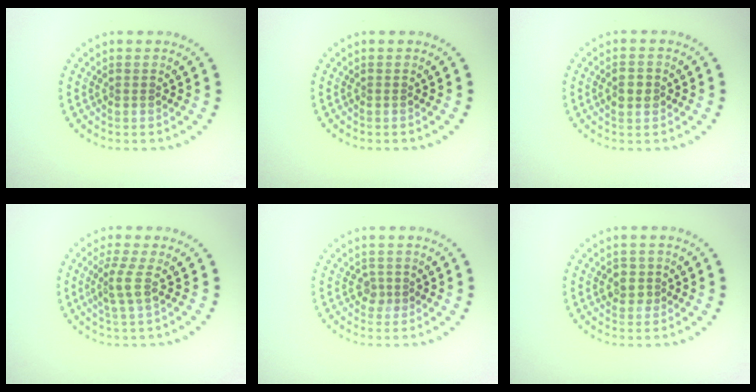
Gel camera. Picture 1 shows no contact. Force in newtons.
{"total": 0.0}
{"total": 2.4, "press": 2.4, "slide": 0.1}
{"total": 2.2, "press": 1.6, "slide": 1.5}
{"total": 1.2, "press": 0.9, "slide": 0.7}
{"total": 1.8, "press": 1.8, "slide": 0.5}